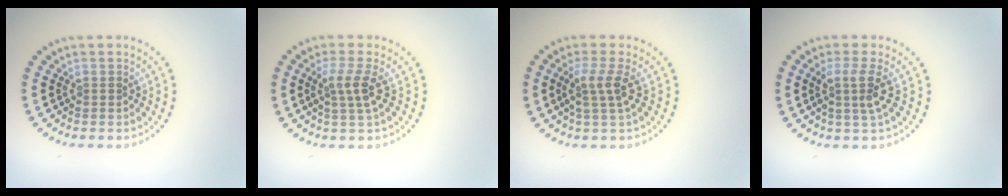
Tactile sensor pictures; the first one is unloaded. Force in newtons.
{"total": 2.4, "press": 1.9, "slide": 1.5}
{"total": 2.5, "press": 2.0, "slide": 1.6}
{"total": 2.7, "press": 2.0, "slide": 1.8}